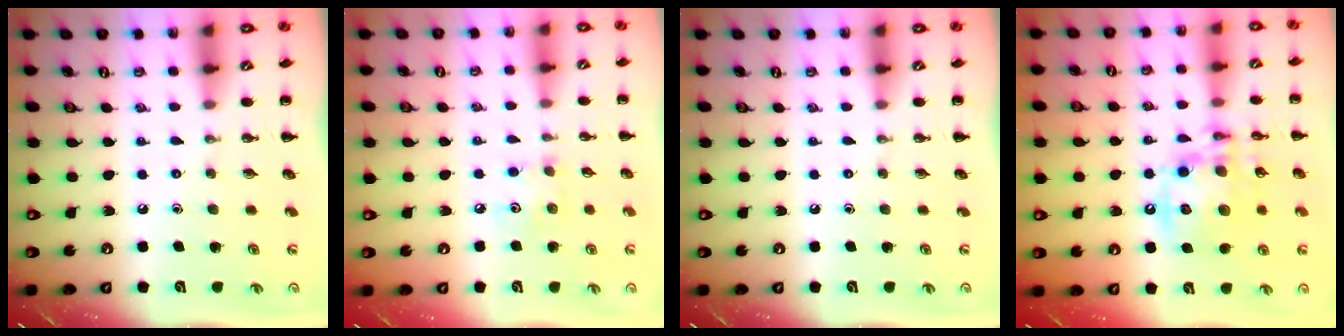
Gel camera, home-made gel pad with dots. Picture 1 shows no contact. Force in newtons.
{"total": 3.8, "press": 3.8, "slide": 0.6}
{"total": 0.0}
{"total": 14.9, "press": 14.6, "slide": 3.2}